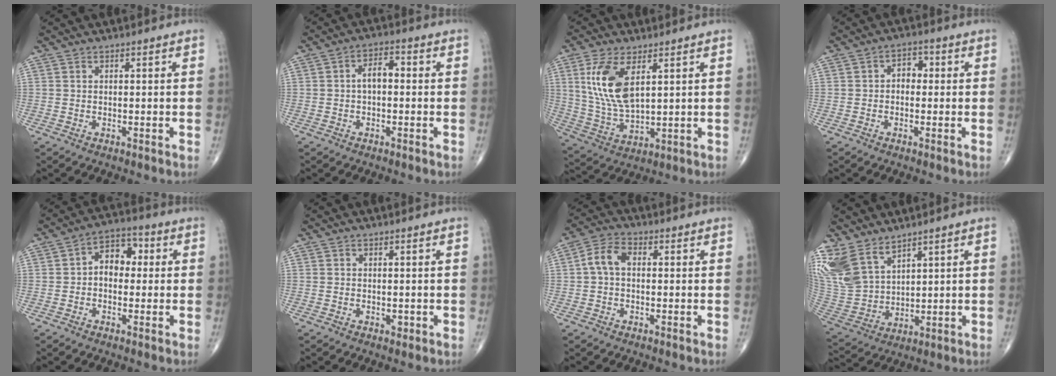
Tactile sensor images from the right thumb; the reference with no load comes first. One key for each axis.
{"total": 4.3, "fx": -0.2, "fy": 2.4, "fz": 3.5, "tx": -0.050, "ty": 0.018, "tz": -0.010}
{"total": 12.0, "fx": 4.3, "fy": 5.4, "fz": 9.9, "tx": -0.207, "ty": -0.016, "tz": 0.096}
{"total": 3.3, "fx": 0.0, "fy": 2.4, "fz": 2.3, "tx": -0.016, "ty": 0.014, "tz": -0.009}
{"total": 7.2, "fx": 0.3, "fy": 5.1, "fz": 5.1, "tx": -0.052, "ty": 0.027, "tz": -0.006}
{"total": 0.8, "fx": -0.2, "fy": 0.6, "fz": 0.6, "tx": -0.004, "ty": -0.001, "tz": -0.004}
{"total": 5.3, "fx": 0.2, "fy": 3.4, "fz": 4.1, "tx": -0.078, "ty": 0.017, "tz": -0.005}
{"total": 13.0, "fx": 8.9, "fy": 6.9, "fz": 6.6, "tx": -0.143, "ty": -0.032, "tz": 0.202}